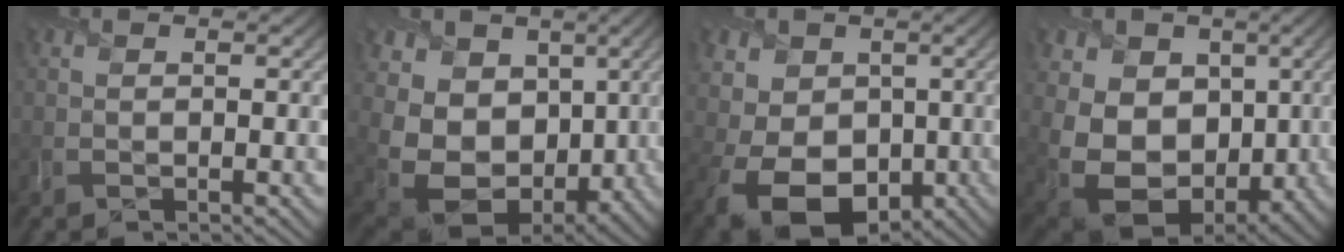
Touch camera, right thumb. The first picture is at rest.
{"total": 14.1, "force": [2.0, 11.4, 8.1], "torque": [-0.185, -0.013, 0.042]}
{"total": 13.3, "force": [-2.5, 10.8, 7.3], "torque": [-0.163, -0.012, -0.068]}
{"total": 16.0, "force": [1.1, 13.0, 9.3], "torque": [-0.201, -0.007, 0.015]}